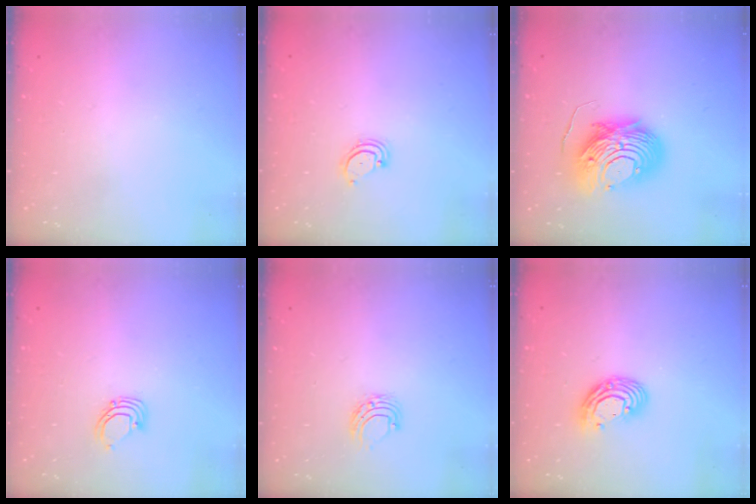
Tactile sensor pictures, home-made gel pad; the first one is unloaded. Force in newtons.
{"total": 3.0, "press": 3.0, "slide": 0.4}
{"total": 12.9, "press": 12.8, "slide": 1.1}
{"total": 2.9, "press": 2.9, "slide": 0.3}
{"total": 4.9, "press": 4.9, "slide": 0.4}
{"total": 9.5, "press": 9.5, "slide": 0.6}